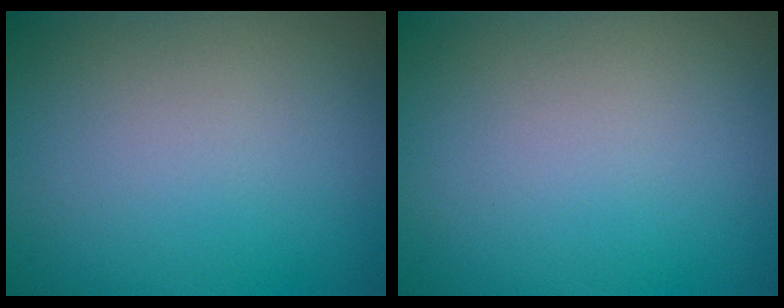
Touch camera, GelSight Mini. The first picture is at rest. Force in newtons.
{"total": 0.0}